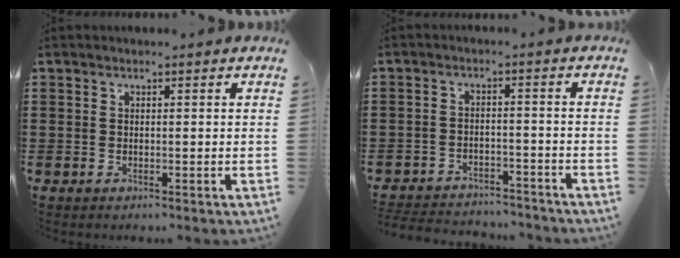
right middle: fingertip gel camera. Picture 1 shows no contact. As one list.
[{"total": 3.8, "force": [-3.7, 0.6, 0.0], "torque": [-0.006, 0.002, -0.079]}]